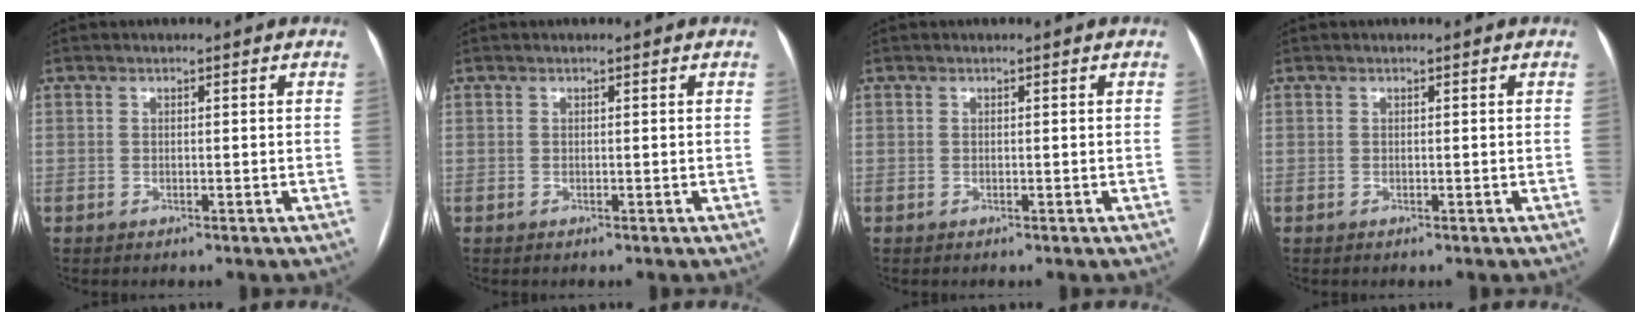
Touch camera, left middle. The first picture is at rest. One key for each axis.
{"total": 0.0}
{"total": 0.0}
{"total": 0.0}